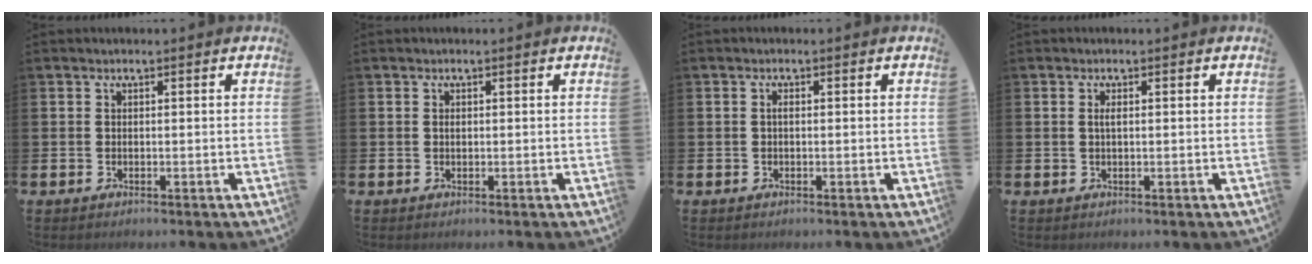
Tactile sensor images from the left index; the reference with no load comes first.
{"total": 0.5, "force": [0.1, 0.3, 0.4], "torque": [-0.008, 0.001, 0.001]}
{"total": 0.7, "force": [0.0, 0.2, 0.6], "torque": [-0.019, 0.005, 0.000]}
{"total": 1.0, "force": [0.2, 0.2, 1.0], "torque": [-0.017, 0.002, 0.003]}